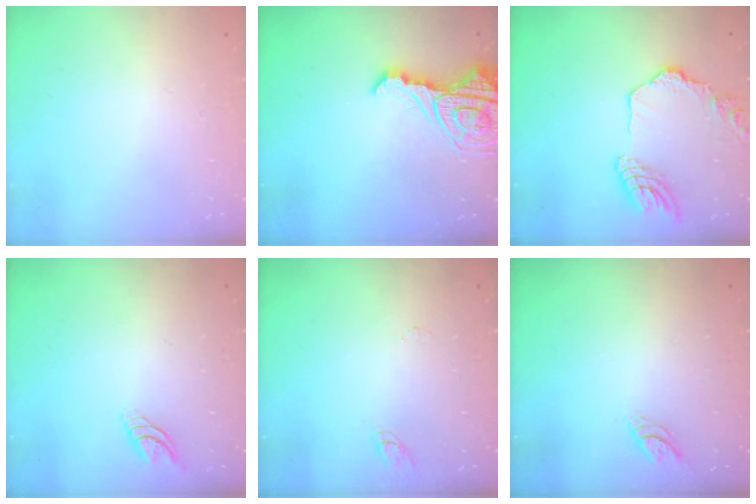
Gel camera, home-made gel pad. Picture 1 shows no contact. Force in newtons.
{"total": 15.7, "press": 15.6, "slide": 1.6}
{"total": 15.5, "press": 15.4, "slide": 1.6}
{"total": 5.7, "press": 5.6, "slide": 0.7}
{"total": 5.0, "press": 5.0, "slide": 0.5}
{"total": 3.6, "press": 3.6, "slide": 0.1}